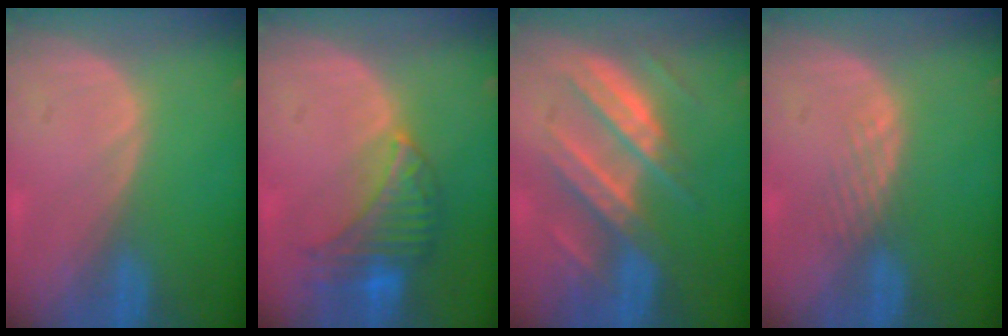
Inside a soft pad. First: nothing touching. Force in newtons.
{"total": 8.1, "press": 7.2, "slide": 3.6}
{"total": 8.6, "press": 8.6, "slide": 0.5}
{"total": 1.8, "press": 1.8, "slide": 0.2}